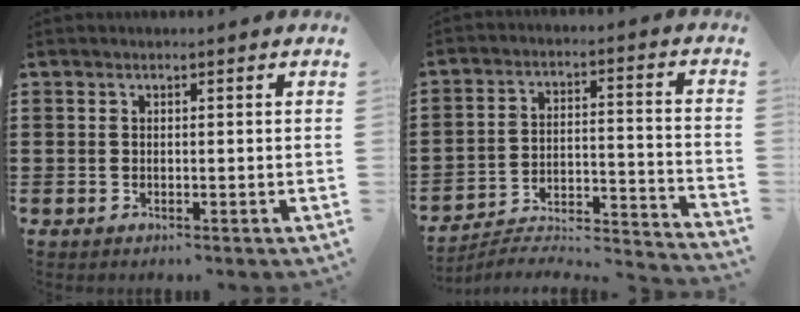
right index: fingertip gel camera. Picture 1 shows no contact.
{"total": 3.9, "force": [-3.6, 0.6, 1.3], "torque": [-0.028, -0.012, -0.079]}